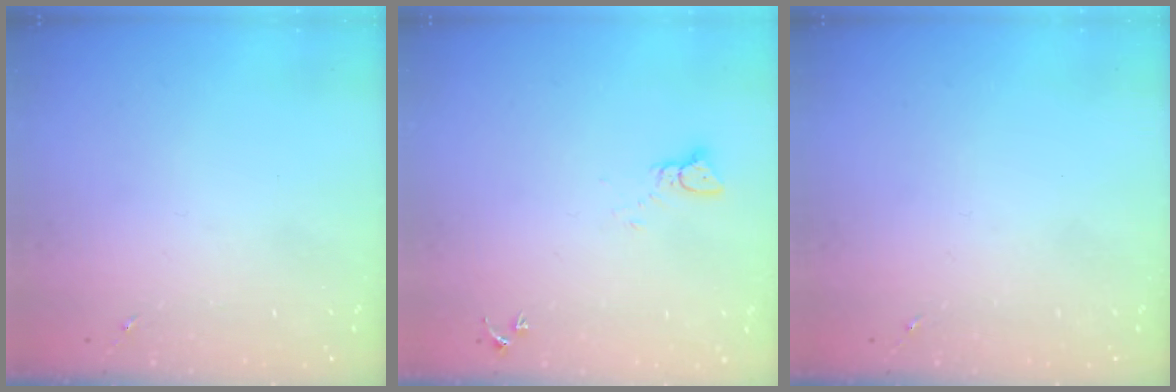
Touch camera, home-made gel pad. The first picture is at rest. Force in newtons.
{"total": 2.4, "press": 2.4, "slide": 0.2}
{"total": 0.0}